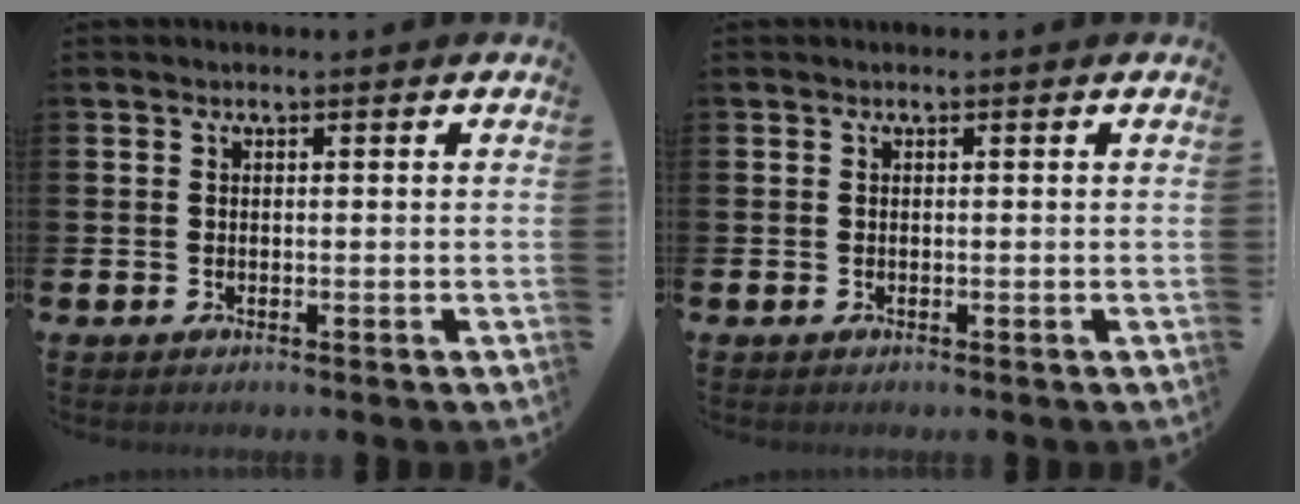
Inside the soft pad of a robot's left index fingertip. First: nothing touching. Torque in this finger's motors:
{"motor_torque": [0.00, 0.00, 0.00, 0.01]}